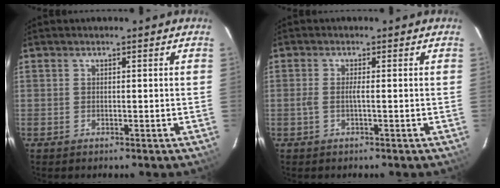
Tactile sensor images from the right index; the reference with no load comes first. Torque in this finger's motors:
{"motor_torque": [0.31, -0.13, 0.15, 0.05]}